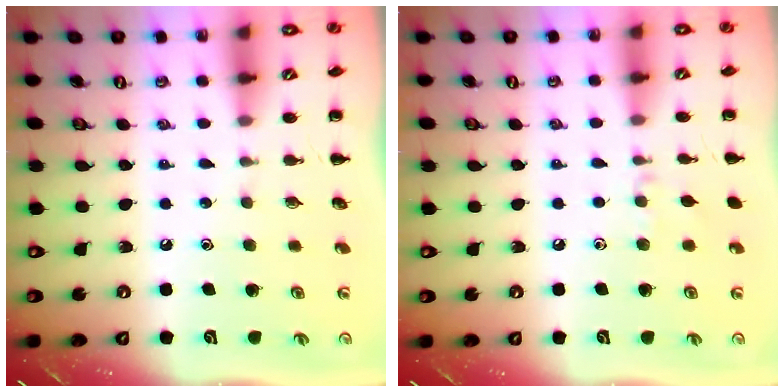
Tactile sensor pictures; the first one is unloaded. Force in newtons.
{"total": 5.0, "press": 4.7, "slide": 1.6}